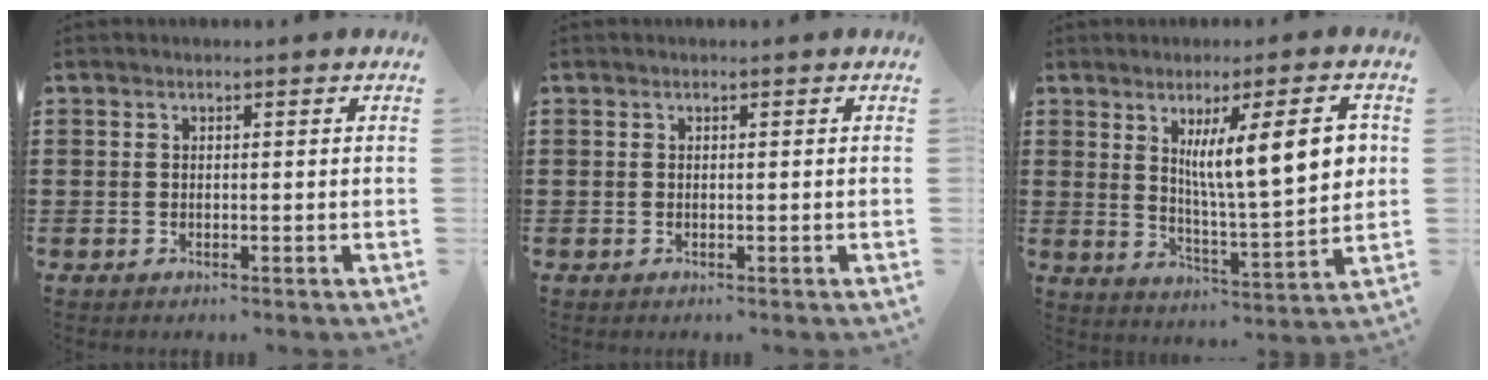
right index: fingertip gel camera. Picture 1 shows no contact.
{"total": 0.0}
{"total": 11.7, "force": [3.8, 2.1, 10.9], "torque": [-0.175, -0.008, 0.055]}